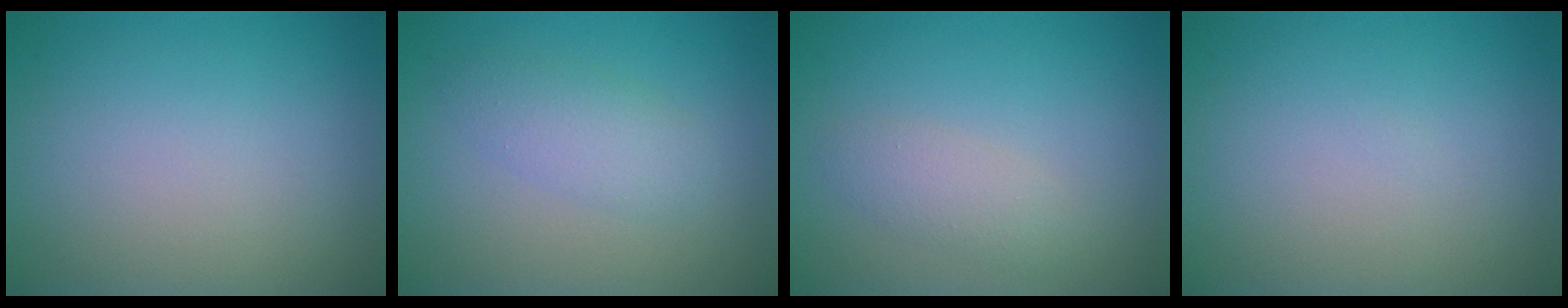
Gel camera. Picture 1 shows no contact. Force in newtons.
{"total": 2.6, "press": 2.6, "slide": 0.1}
{"total": 1.9, "press": 1.9, "slide": 0.0}
{"total": 0.0}